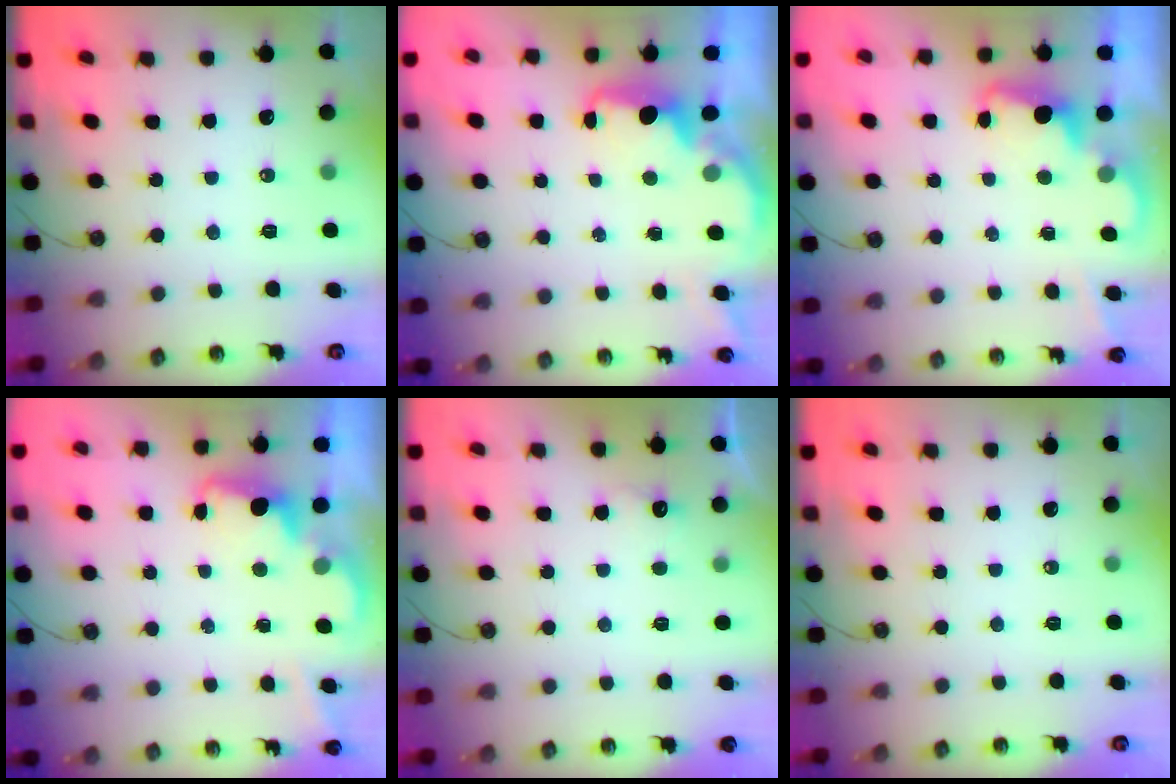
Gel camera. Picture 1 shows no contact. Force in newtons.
{"total": 2.2, "press": 2.1, "slide": 0.8}
{"total": 2.3, "press": 2.2, "slide": 0.5}
{"total": 3.1, "press": 3.1, "slide": 0.4}
{"total": 7.3, "press": 7.2, "slide": 1.3}
{"total": 0.0}